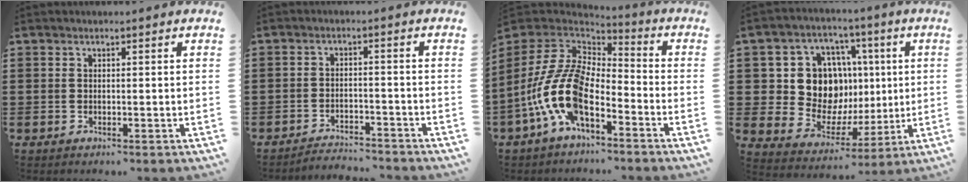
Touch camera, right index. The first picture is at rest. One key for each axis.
{"total": 3.0, "fx": -3.0, "fy": -0.1, "fz": 0.0, "tx": -0.007, "ty": -0.001, "tz": -0.064}
{"total": 13.3, "fx": -5.0, "fy": 6.8, "fz": 10.3, "tx": -0.259, "ty": -0.008, "tz": -0.107}
{"total": 12.5, "fx": 2.2, "fy": 10.6, "fz": 6.1, "tx": -0.130, "ty": 0.003, "tz": 0.054}